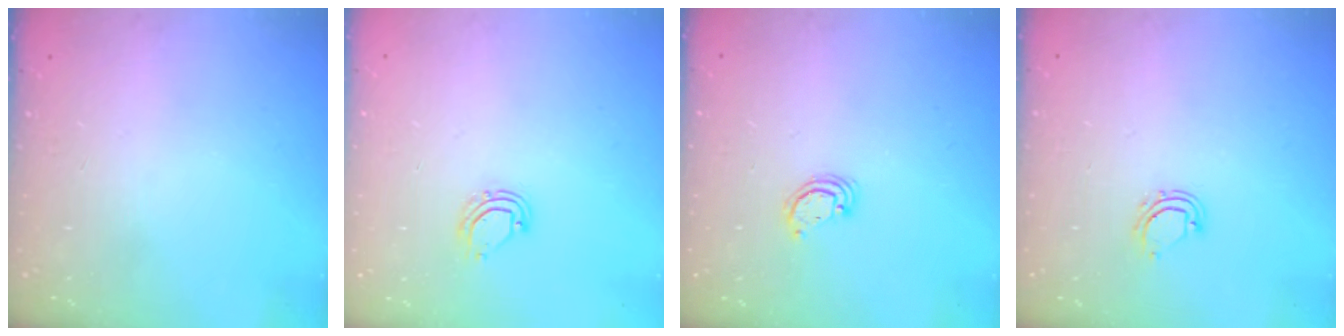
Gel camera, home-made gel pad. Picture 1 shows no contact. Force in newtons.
{"total": 6.5, "press": 6.5, "slide": 1.1}
{"total": 2.6, "press": 2.6, "slide": 0.3}
{"total": 5.4, "press": 5.4, "slide": 0.4}